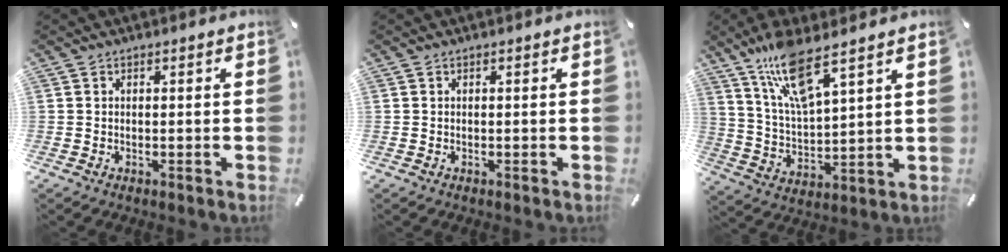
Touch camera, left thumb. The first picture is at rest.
{"total": 0.0}
{"total": 12.7, "force": [9.4, 2.9, 8.1], "torque": [-0.173, -0.033, 0.169]}